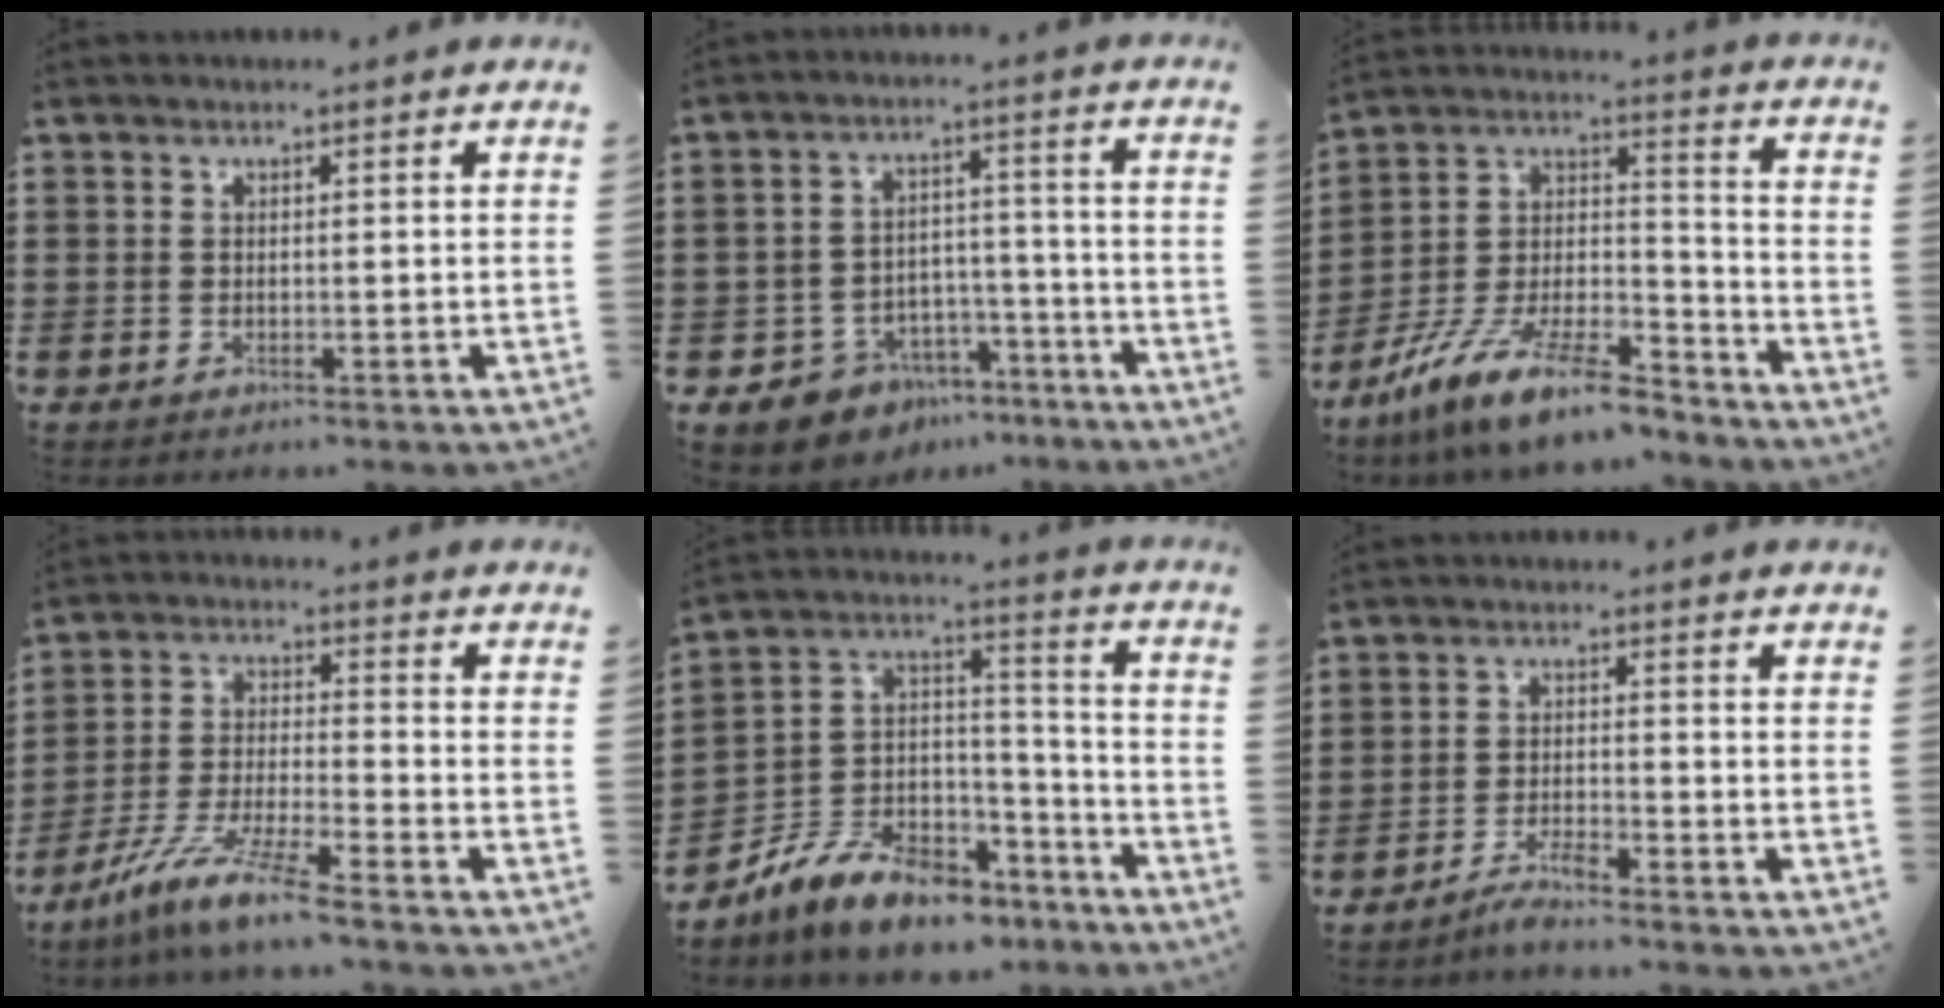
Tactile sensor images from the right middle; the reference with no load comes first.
{"total": 6.6, "force": [-5.4, 3.8, 0.6], "torque": [-0.021, 0.032, -0.103]}
{"total": 13.5, "force": [-11.2, 1.9, 7.2], "torque": [-0.131, 0.031, -0.214]}
{"total": 9.8, "force": [-8.3, -0.3, 5.3], "torque": [-0.109, -0.004, -0.166]}
{"total": 10.2, "force": [-8.4, 4.1, 3.9], "torque": [-0.101, 0.020, -0.169]}
{"total": 3.1, "force": [-2.9, 0.0, 1.1], "torque": [-0.027, 0.002, -0.058]}